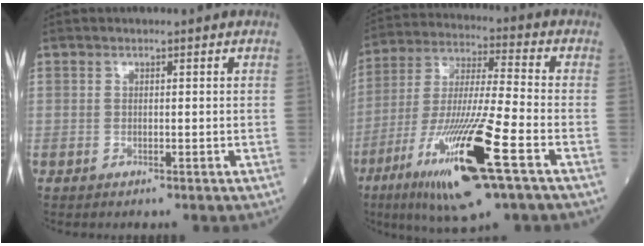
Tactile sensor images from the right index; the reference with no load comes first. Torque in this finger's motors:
{"motor_torque": [1.91, -0.23, 1.05, 0.21]}